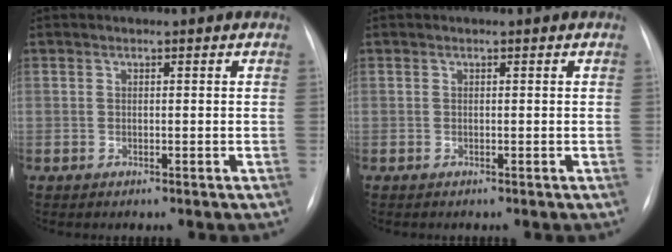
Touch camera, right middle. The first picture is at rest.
{"total": 0.0}